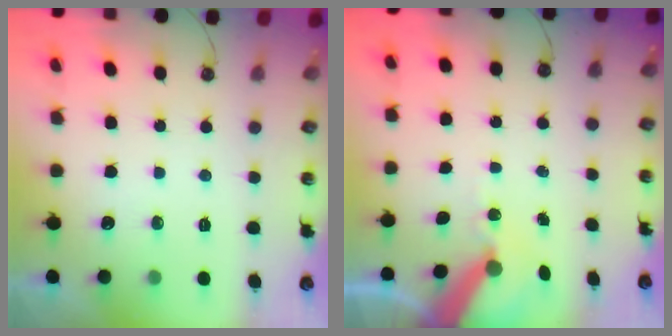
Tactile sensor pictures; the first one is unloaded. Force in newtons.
{"total": 9.0, "press": 8.9, "slide": 1.3}